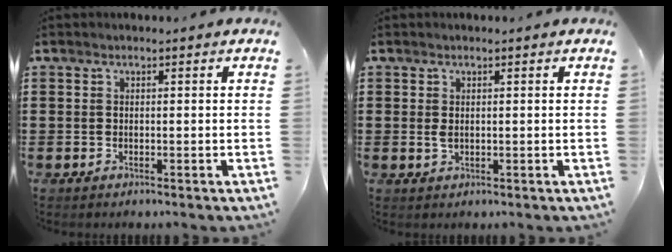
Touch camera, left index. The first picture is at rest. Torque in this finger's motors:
{"motor_torque": [0.46, 0.50, 0.18, 0.05]}